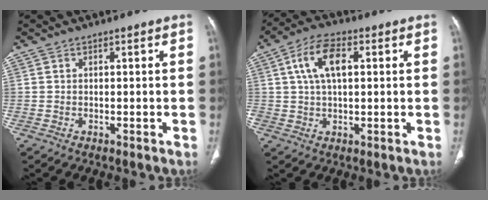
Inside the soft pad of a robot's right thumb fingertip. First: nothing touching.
{"total": 9.1, "force": [2.5, 4.7, 7.3], "torque": [-0.137, 0.013, 0.044]}